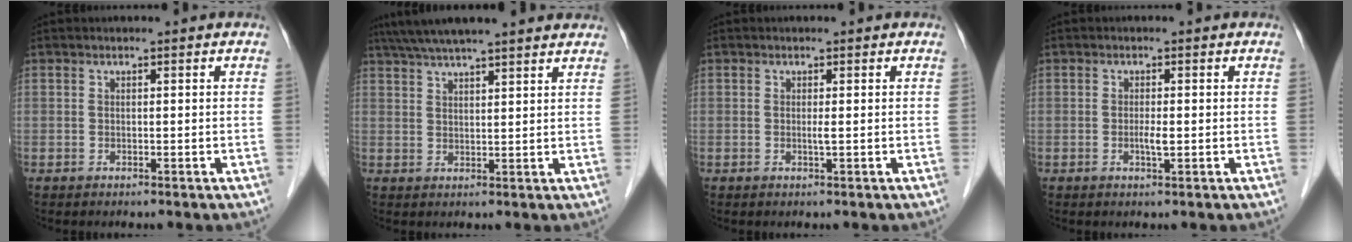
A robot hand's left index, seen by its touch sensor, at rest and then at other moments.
{"total": 16.3, "force": [14.1, 1.7, 8.0], "torque": [-0.135, 0.051, 0.199]}
{"total": 0.7, "force": [0.0, -0.1, 0.7], "torque": [-0.015, -0.002, -0.001]}
{"total": 1.6, "force": [-0.3, 0.2, 1.6], "torque": [-0.032, -0.002, -0.005]}